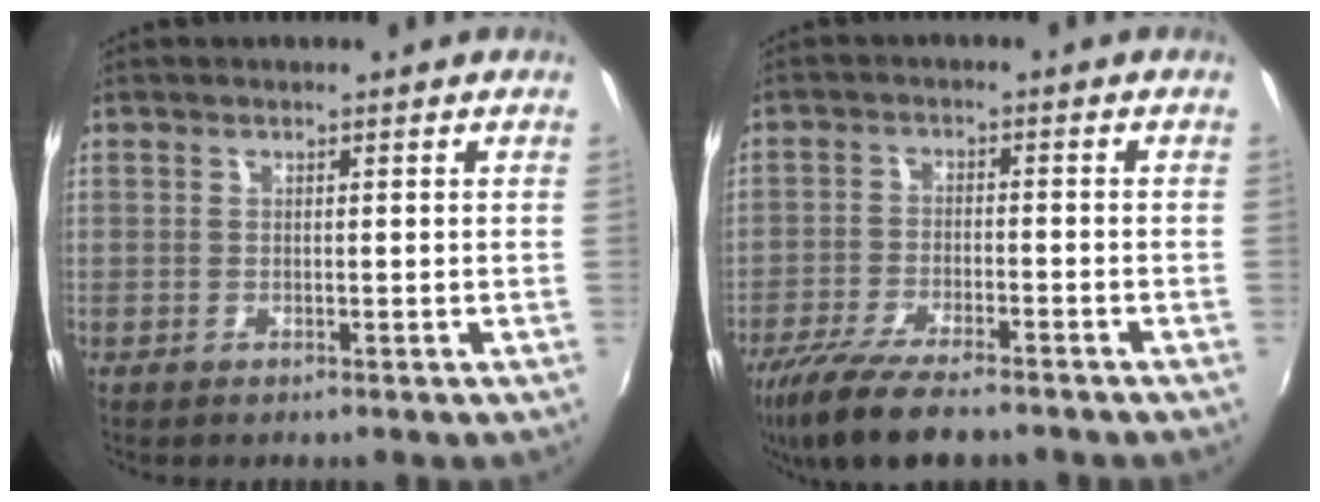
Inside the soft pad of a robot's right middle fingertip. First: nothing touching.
{"total": 12.6, "force": [-10.0, 3.0, 7.1], "torque": [-0.159, -0.039, -0.176]}